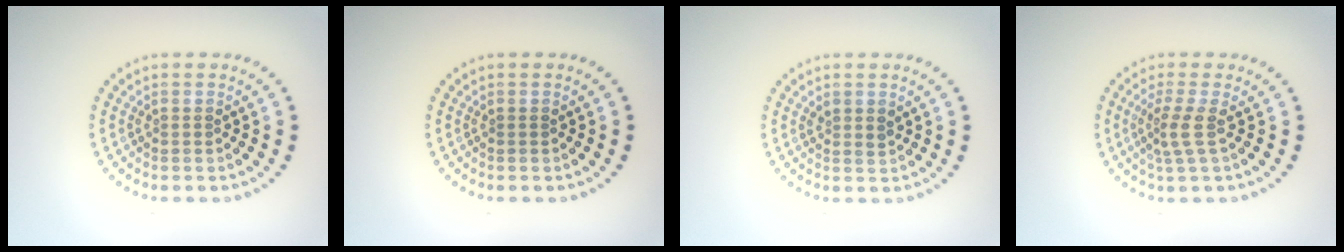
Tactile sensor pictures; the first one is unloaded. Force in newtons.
{"total": 0.0}
{"total": 1.0, "press": 0.9, "slide": 0.5}
{"total": 2.2, "press": 1.6, "slide": 1.5}